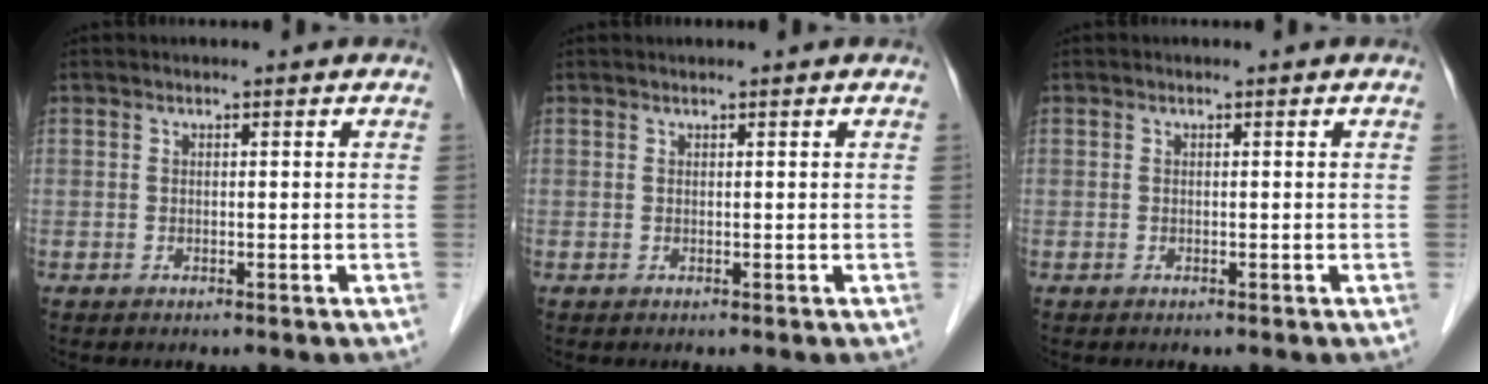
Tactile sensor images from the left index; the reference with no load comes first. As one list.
[{"total": 0.8, "force": [0.7, 0.0, 0.3], "torque": [-0.006, 0.013, 0.015]}, {"total": 0.0}]